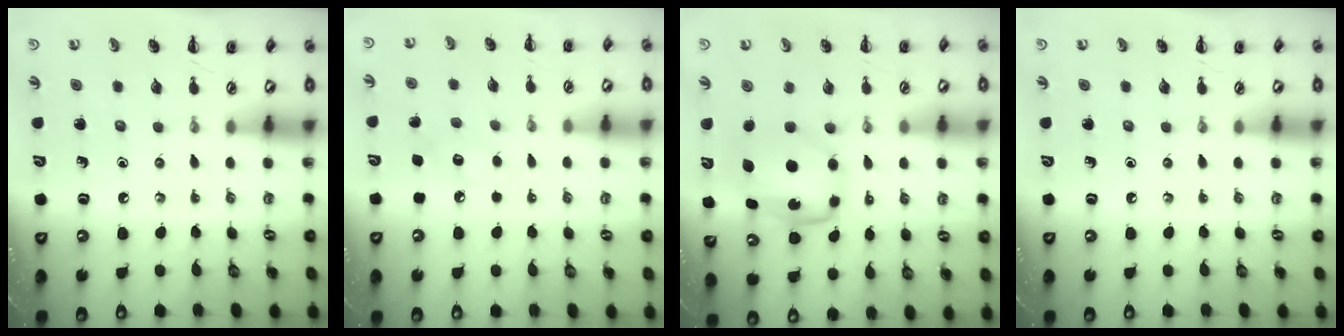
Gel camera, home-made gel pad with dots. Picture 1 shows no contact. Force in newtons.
{"total": 6.7, "press": 6.5, "slide": 1.7}
{"total": 6.4, "press": 6.1, "slide": 1.8}
{"total": 0.0}